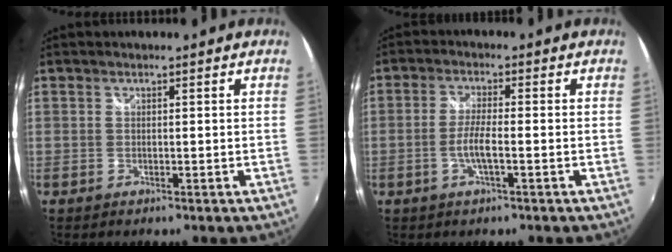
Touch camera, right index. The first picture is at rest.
{"total": 4.2, "force": [-1.6, 0.3, 3.8], "torque": [-0.080, -0.003, -0.030]}